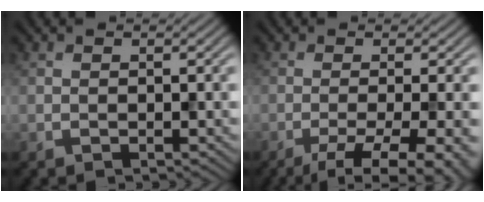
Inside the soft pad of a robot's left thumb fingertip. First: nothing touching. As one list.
[{"total": 7.9, "force": [-3.6, 1.9, 6.7], "torque": [-0.093, -0.007, -0.048]}]